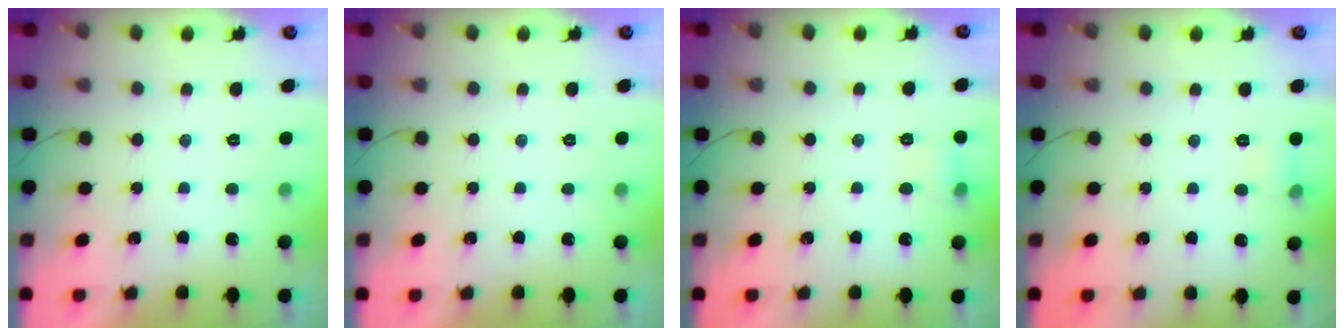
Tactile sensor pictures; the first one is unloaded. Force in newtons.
{"total": 0.0}
{"total": 5.3, "press": 5.1, "slide": 1.4}
{"total": 4.5, "press": 4.3, "slide": 1.5}